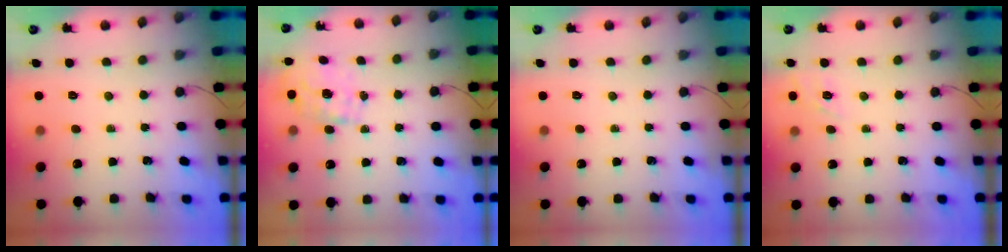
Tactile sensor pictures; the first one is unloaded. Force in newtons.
{"total": 1.5, "press": 1.3, "slide": 0.8}
{"total": 0.0}
{"total": 2.4, "press": 1.8, "slide": 1.5}